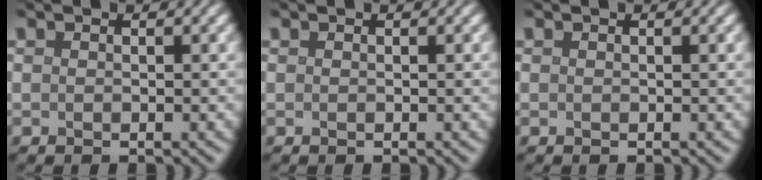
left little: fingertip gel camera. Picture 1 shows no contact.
{"total": 0.0}
{"total": 0.0}